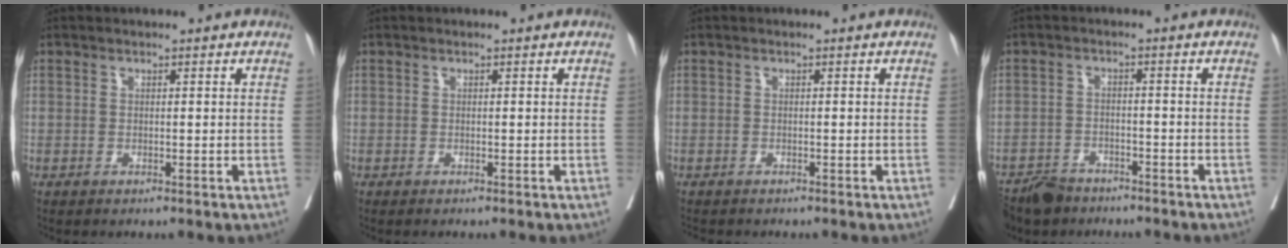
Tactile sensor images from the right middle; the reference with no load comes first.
{"total": 1.1, "force": [-1.0, 0.1, 0.5], "torque": [-0.005, -0.002, -0.015]}
{"total": 2.6, "force": [-2.3, 0.6, 0.9], "torque": [-0.024, -0.008, -0.033]}
{"total": 6.3, "force": [-5.6, 2.6, 1.2], "torque": [-0.018, -0.009, -0.096]}